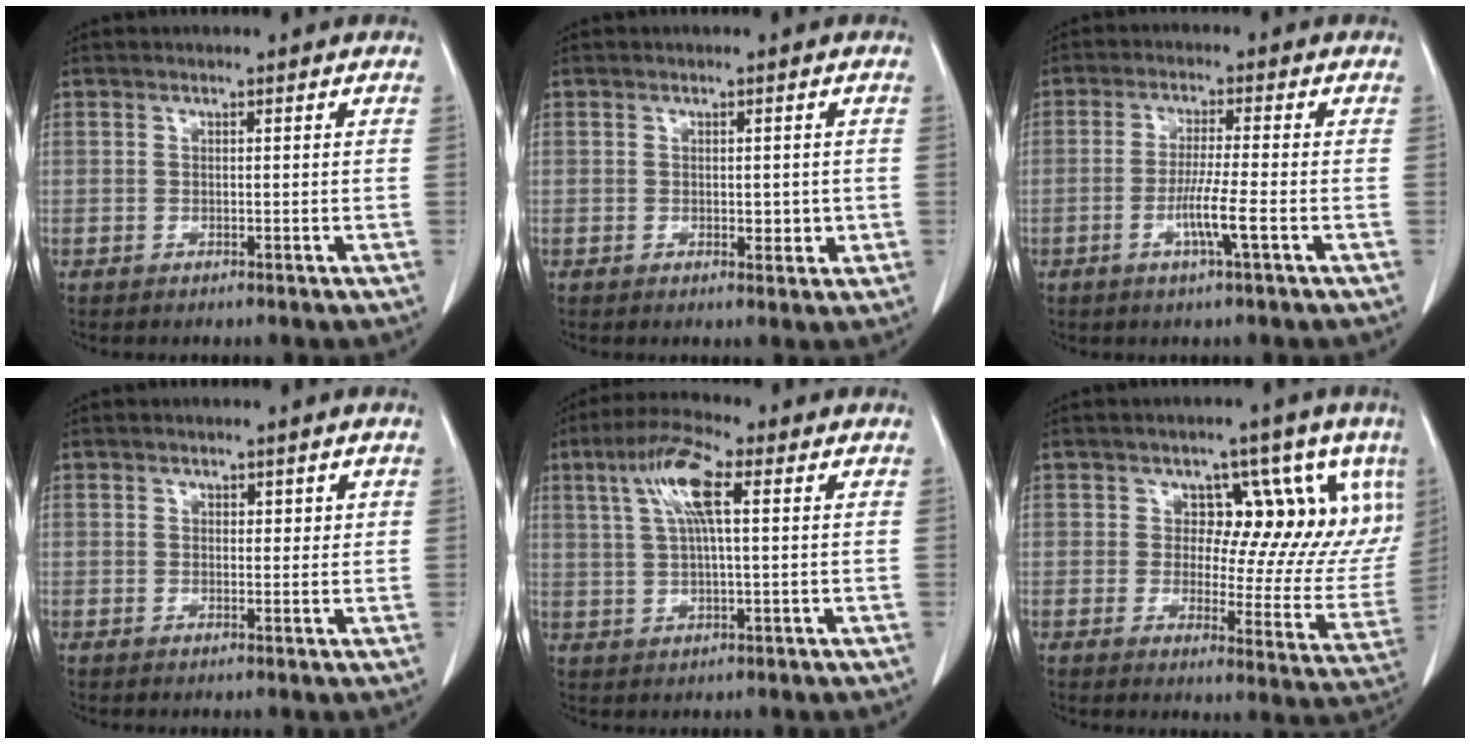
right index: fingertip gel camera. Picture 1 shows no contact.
{"total": 2.3, "force": [-0.2, 1.3, 1.9], "torque": [-0.022, -0.002, 0.002]}
{"total": 5.4, "force": [-1.9, -0.6, 5.0], "torque": [-0.092, -0.010, -0.038]}
{"total": 1.7, "force": [0.9, 1.0, 1.0], "torque": [-0.007, 0.000, 0.012]}
{"total": 8.5, "force": [3.0, 1.4, 7.8], "torque": [-0.159, 0.018, 0.056]}
{"total": 13.4, "force": [5.7, 7.7, 9.3], "torque": [-0.088, 0.006, 0.068]}